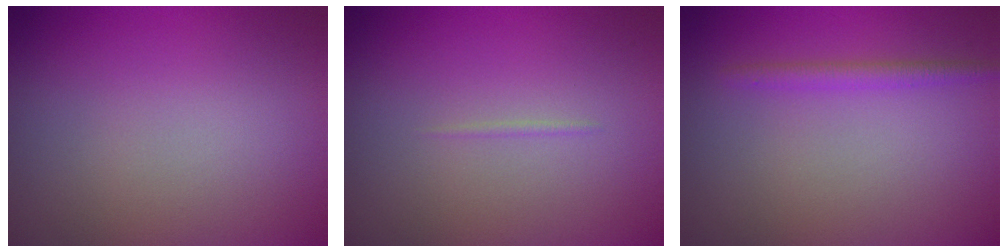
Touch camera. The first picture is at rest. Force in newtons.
{"total": 0.7, "press": 0.7, "slide": 0.2}
{"total": 1.5, "press": 1.5, "slide": 0.2}